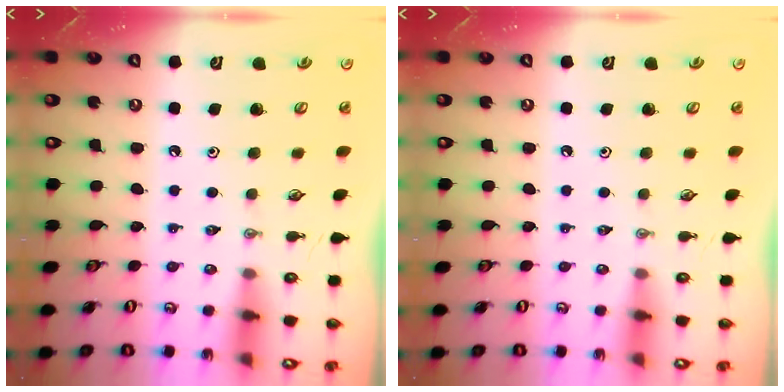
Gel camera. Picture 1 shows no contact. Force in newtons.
{"total": 0.0}